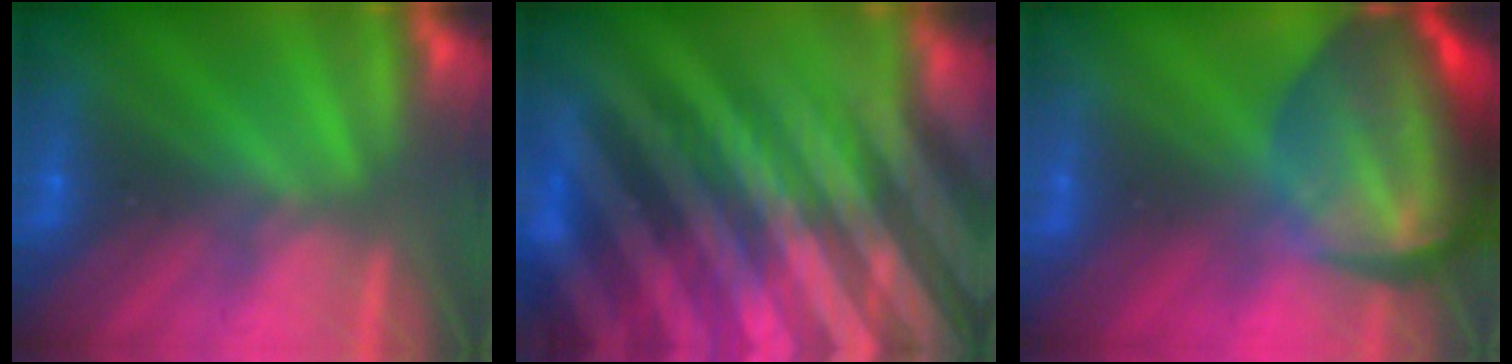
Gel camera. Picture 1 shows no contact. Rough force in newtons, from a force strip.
{"total": 9.1}
{"total": 7.8}